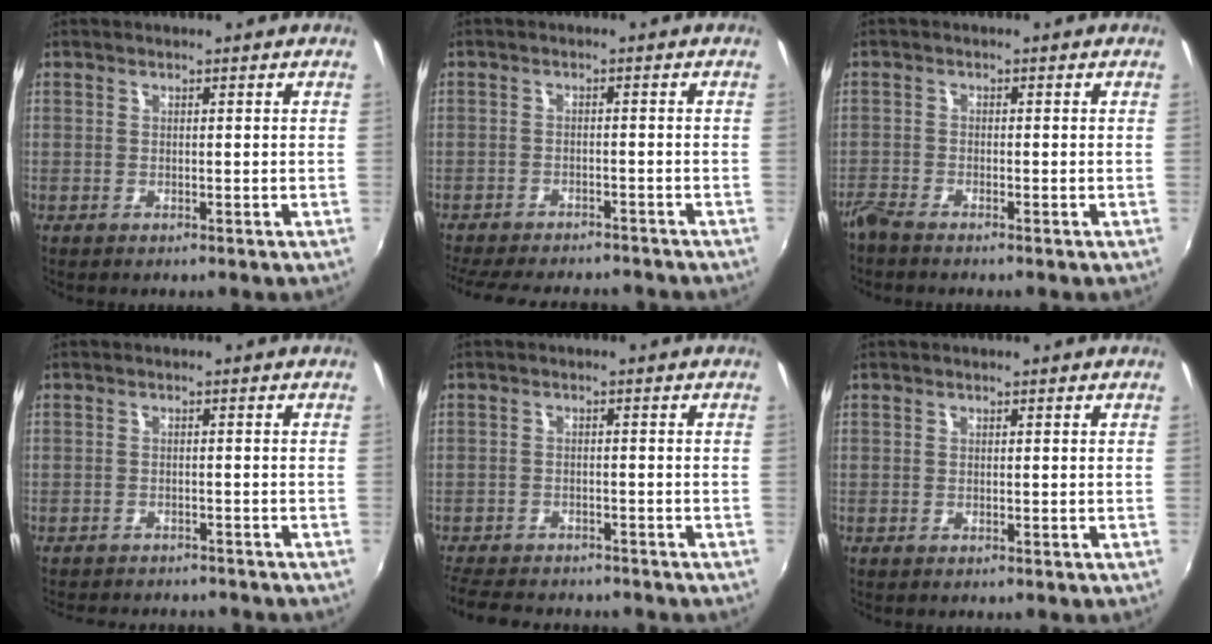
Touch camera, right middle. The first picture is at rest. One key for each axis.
{"total": 14.1, "fx": -12.3, "fy": 3.8, "fz": 5.8, "tx": -0.130, "ty": -0.020, "tz": -0.178}
{"total": 2.9, "fx": -2.7, "fy": 0.2, "fz": 1.1, "tx": -0.033, "ty": -0.012, "tz": -0.057}
{"total": 9.1, "fx": -8.3, "fy": 2.4, "fz": 2.9, "tx": -0.073, "ty": -0.015, "tz": -0.118}
{"total": 10.6, "fx": -9.3, "fy": 3.5, "fz": 3.6, "tx": -0.097, "ty": -0.013, "tz": -0.146}
{"total": 0.0}